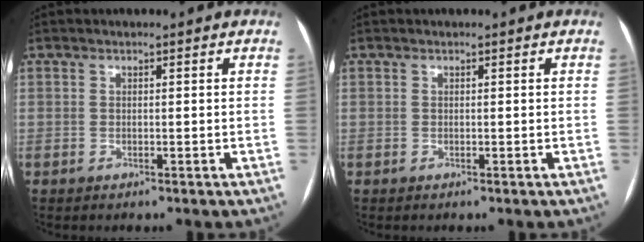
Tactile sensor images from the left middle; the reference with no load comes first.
{"total": 0.0}